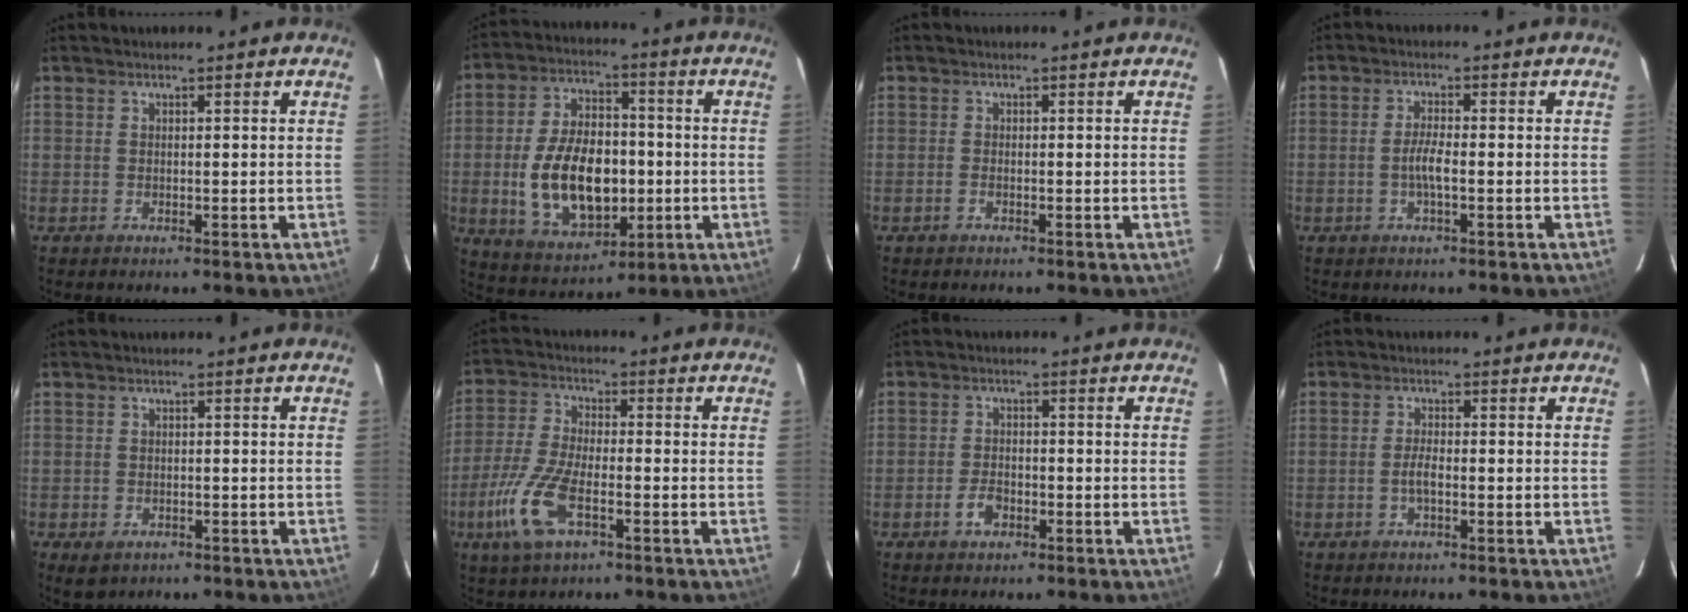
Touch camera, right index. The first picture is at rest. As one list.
[{"total": 17.2, "force": [-2.5, 10.2, 13.6], "torque": [-0.272, 0.007, -0.022]}, {"total": 1.0, "force": [-0.6, 0.5, 0.6], "torque": [-0.015, 0.000, -0.011]}, {"total": 3.1, "force": [-0.9, 0.4, 2.9], "torque": [-0.057, 0.000, -0.018]}, {"total": 3.2, "force": [-1.7, 2.4, 1.3], "torque": [-0.030, -0.007, -0.021]}, {"total": 11.5, "force": [-5.0, 4.4, 9.4], "torque": [-0.217, -0.009, -0.099]}, {"total": 3.6, "force": [-1.8, 2.2, 2.2], "torque": [-0.048, 0.001, -0.033]}, {"total": 3.0, "force": [-1.1, 0.7, 2.7], "torque": [-0.058, 0.001, -0.021]}]